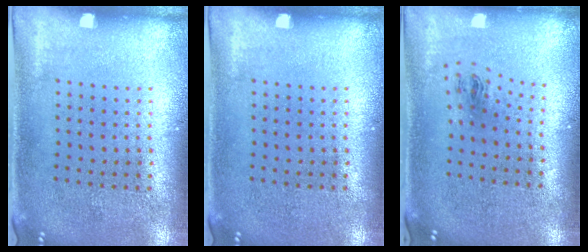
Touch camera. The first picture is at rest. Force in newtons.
{"total": 0.0}
{"total": 1.0, "press": 0.4, "slide": 0.9}